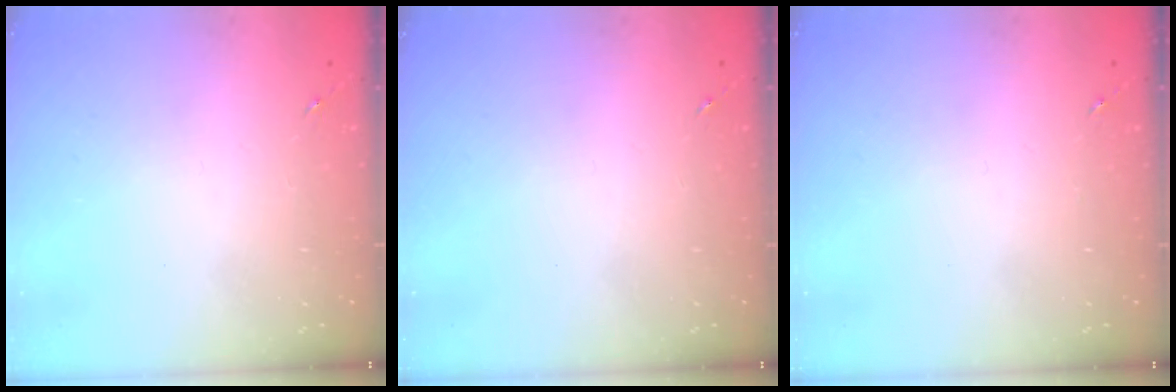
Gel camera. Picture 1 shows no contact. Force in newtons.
{"total": 0.0}
{"total": 0.0}